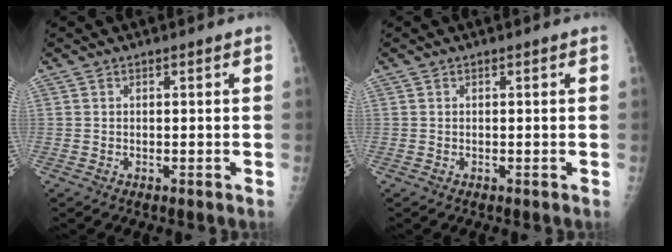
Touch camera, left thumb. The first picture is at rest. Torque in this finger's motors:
{"motor_torque": [0.00, 0.00, -0.02, -0.02, 0.00]}